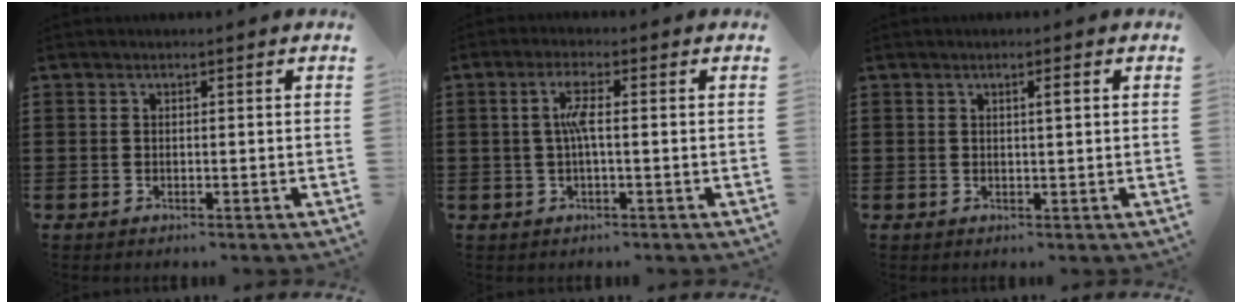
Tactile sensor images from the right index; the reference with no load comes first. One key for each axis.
{"total": 3.7, "fx": 0.0, "fy": 0.5, "fz": 3.7, "tx": -0.078, "ty": 0.000, "tz": -0.007}
{"total": 1.2, "fx": 0.3, "fy": 0.0, "fz": 1.1, "tx": -0.020, "ty": 0.000, "tz": 0.003}